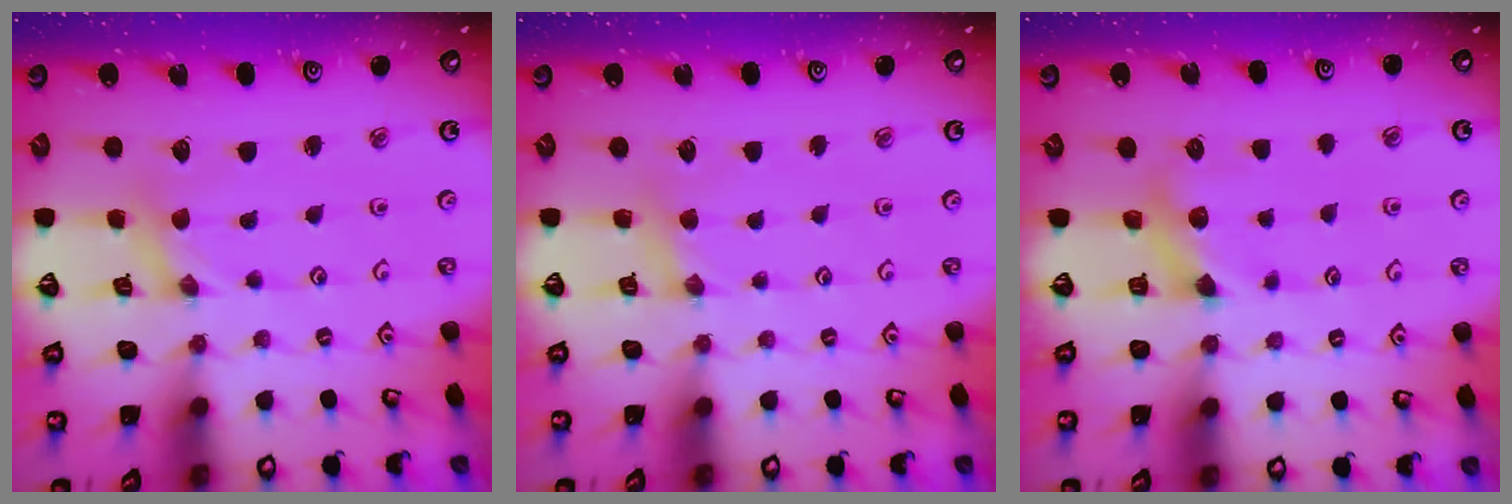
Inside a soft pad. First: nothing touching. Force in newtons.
{"total": 3.8, "press": 3.8, "slide": 0.5}
{"total": 6.5, "press": 6.5, "slide": 0.6}